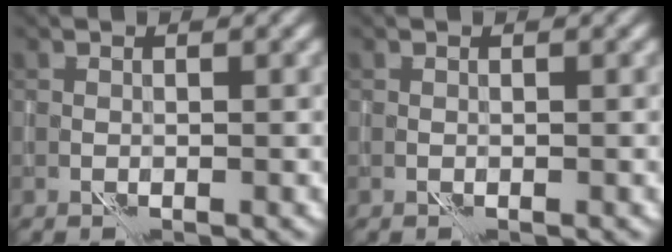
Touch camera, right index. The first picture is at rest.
{"total": 0.0}